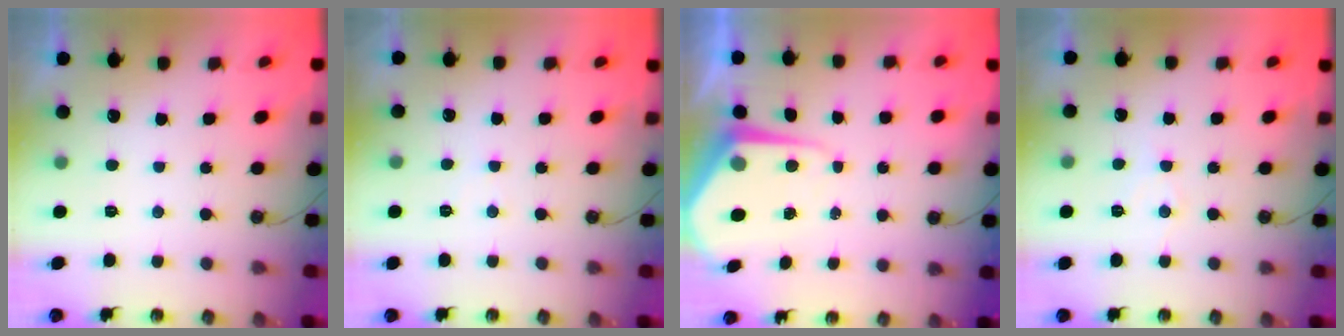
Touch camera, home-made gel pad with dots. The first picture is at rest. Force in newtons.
{"total": 2.9, "press": 2.9, "slide": 0.5}
{"total": 6.4, "press": 6.4, "slide": 0.4}
{"total": 6.5, "press": 6.4, "slide": 0.8}